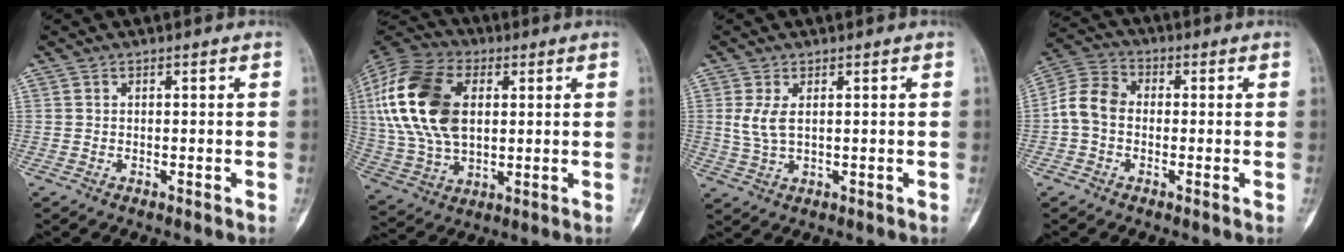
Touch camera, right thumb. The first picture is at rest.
{"total": 22.2, "force": [4.2, 13.7, 16.9], "torque": [-0.352, 0.002, 0.073]}
{"total": 4.0, "force": [0.9, 1.8, 3.4], "torque": [-0.082, -0.004, 0.027]}
{"total": 7.6, "force": [-0.7, 5.8, 4.8], "torque": [-0.086, 0.026, -0.027]}